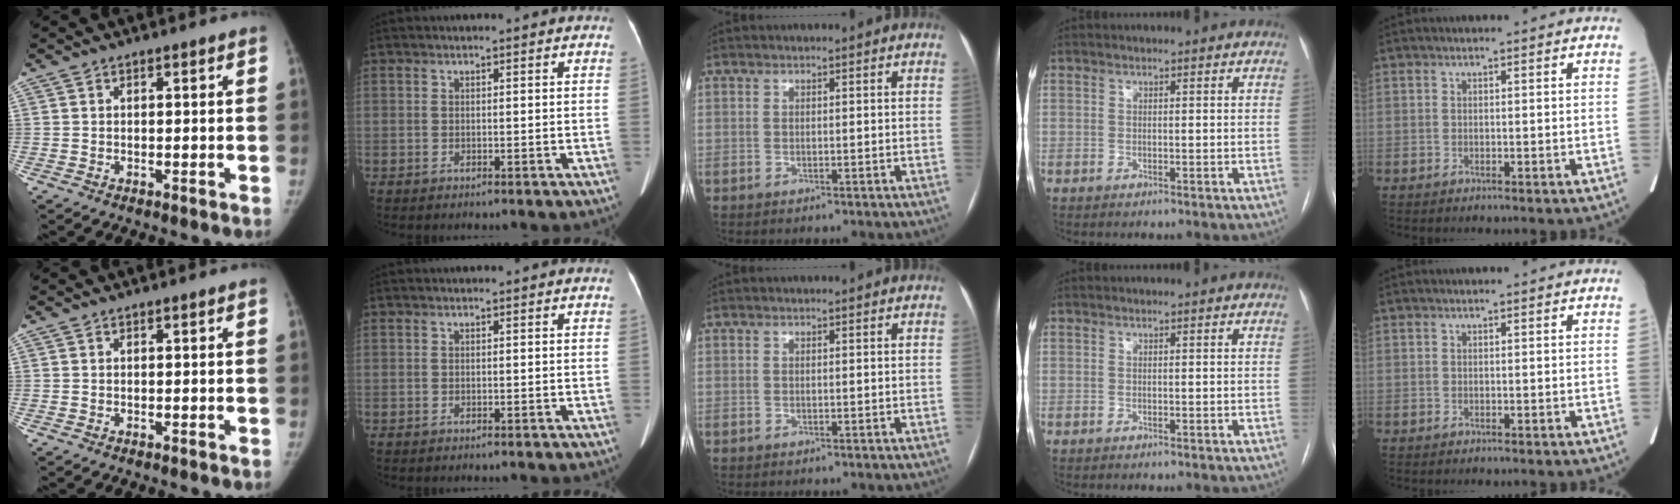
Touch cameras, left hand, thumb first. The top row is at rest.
{}